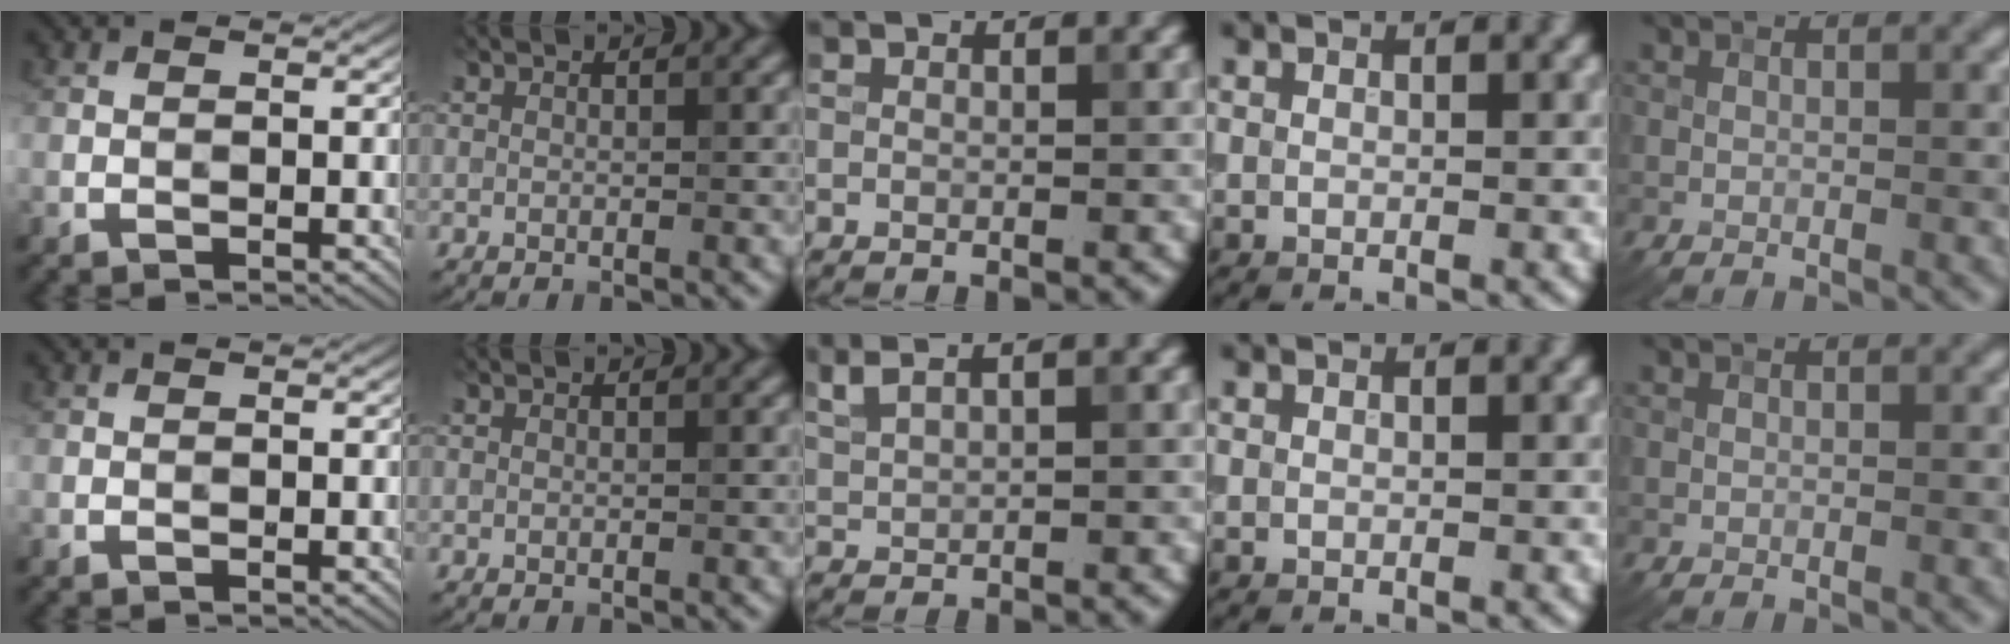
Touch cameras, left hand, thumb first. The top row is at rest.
{"middle": {"total": 3.4, "force": [2.6, 1.2, 2.0], "torque": [-0.034, 0.017, 0.039]}}